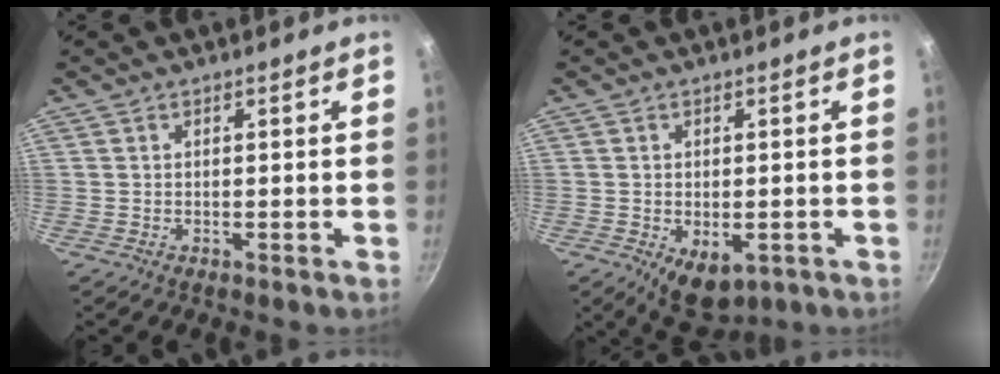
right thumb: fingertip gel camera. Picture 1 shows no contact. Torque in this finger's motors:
{"motor_torque": [0.93, 0.85, 0.17, 0.03, 0.03]}